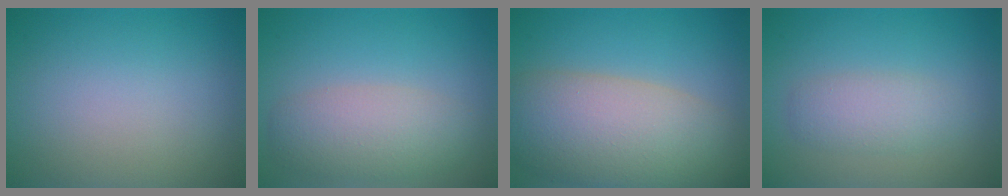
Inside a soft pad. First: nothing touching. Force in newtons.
{"total": 4.6, "press": 4.6, "slide": 0.2}
{"total": 10.1, "press": 10.1, "slide": 0.9}
{"total": 2.7, "press": 2.7, "slide": 0.1}